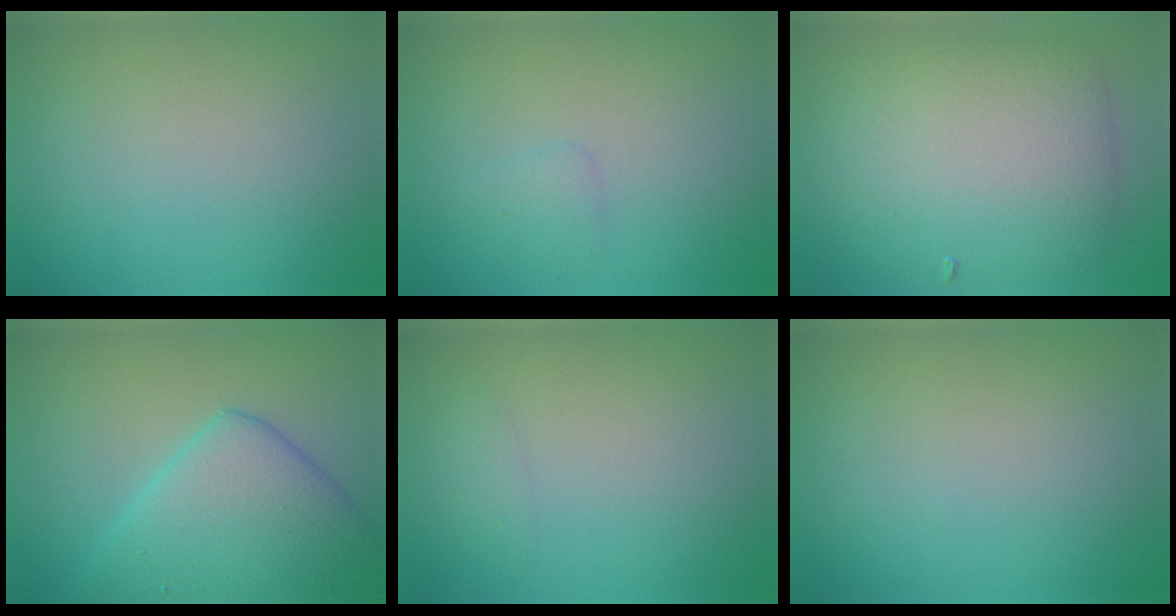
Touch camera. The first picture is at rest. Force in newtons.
{"total": 0.9, "press": 0.9, "slide": 0.2}
{"total": 7.9, "press": 7.9, "slide": 0.3}
{"total": 8.2, "press": 8.2, "slide": 0.3}
{"total": 0.7, "press": 0.7, "slide": 0.0}
{"total": 0.0}